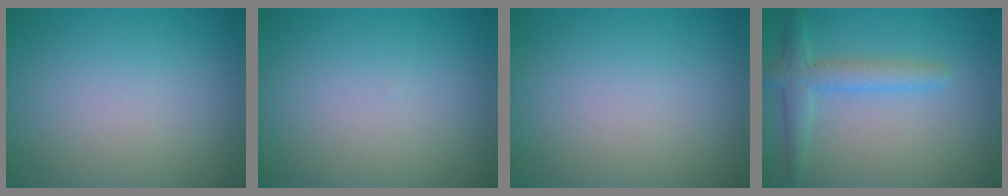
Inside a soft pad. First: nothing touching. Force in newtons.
{"total": 0.0}
{"total": 0.0}
{"total": 4.0, "press": 3.9, "slide": 0.3}